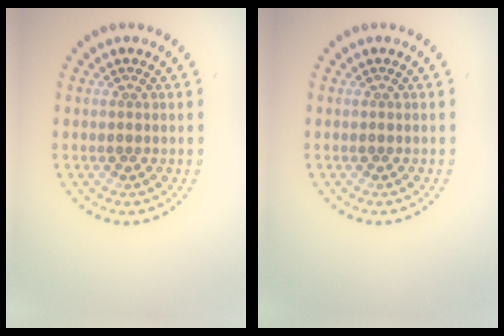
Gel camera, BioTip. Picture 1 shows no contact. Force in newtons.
{"total": 0.0}